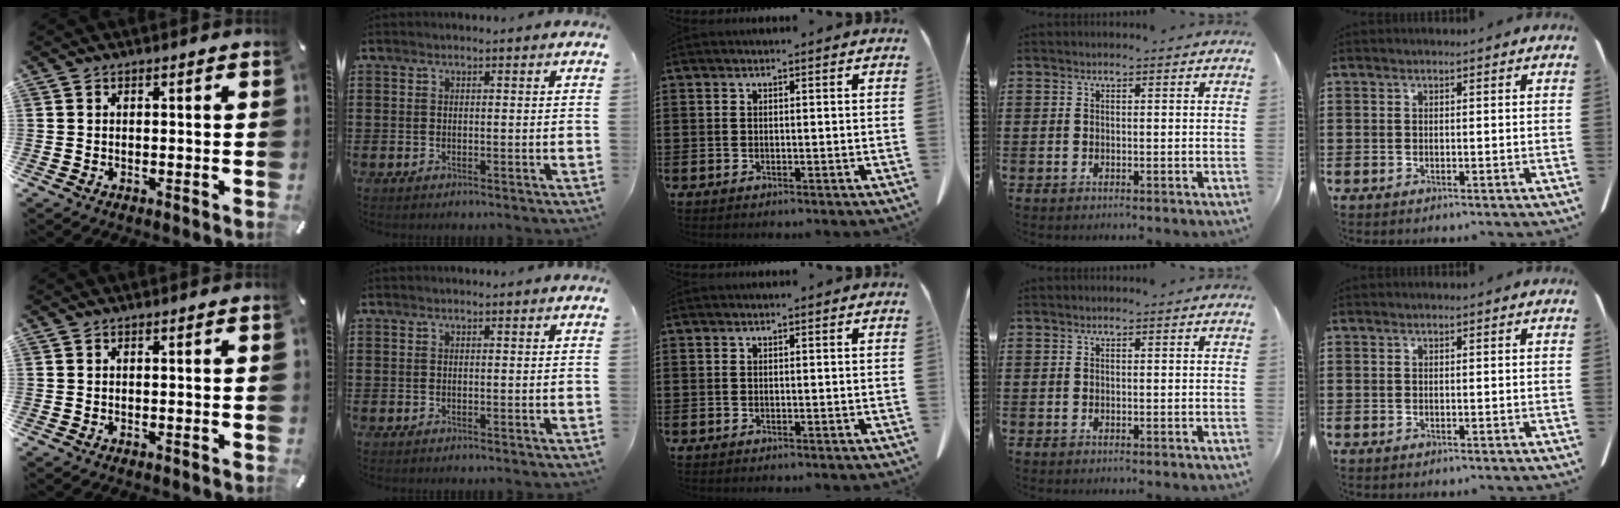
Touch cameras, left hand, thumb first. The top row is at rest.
{}